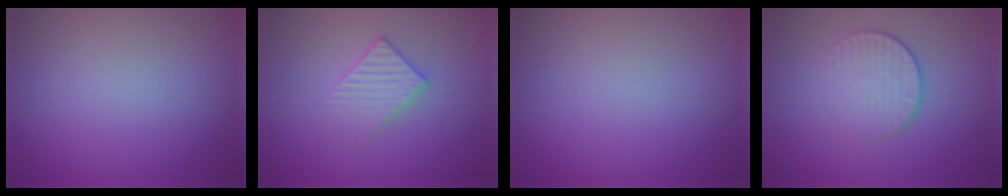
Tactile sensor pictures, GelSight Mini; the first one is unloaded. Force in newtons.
{"total": 2.7, "press": 2.7, "slide": 0.5}
{"total": 0.0}
{"total": 3.1, "press": 2.7, "slide": 1.4}